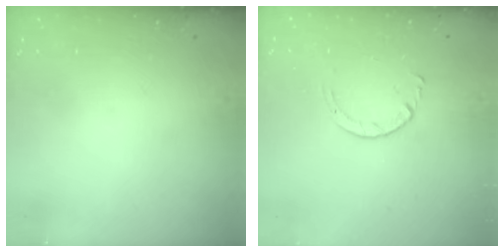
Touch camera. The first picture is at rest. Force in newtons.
{"total": 1.7, "press": 1.7, "slide": 0.2}